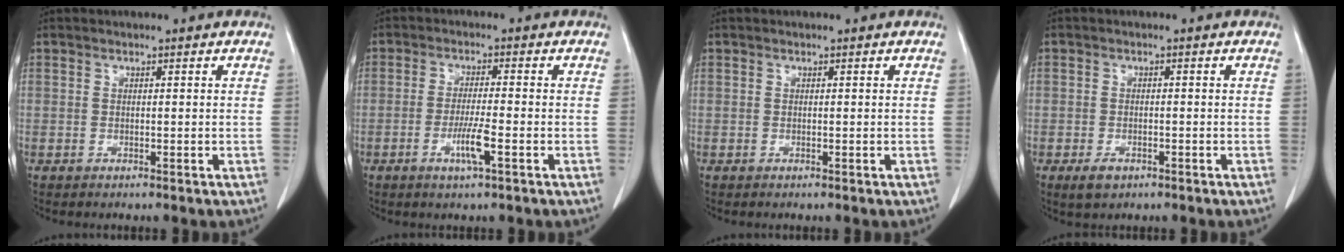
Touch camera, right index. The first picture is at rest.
{"total": 4.6, "force": [-1.8, 0.0, 4.2], "torque": [-0.080, -0.008, -0.035]}
{"total": 0.0}
{"total": 2.6, "force": [-1.5, 1.7, 1.3], "torque": [-0.023, 0.000, -0.017]}